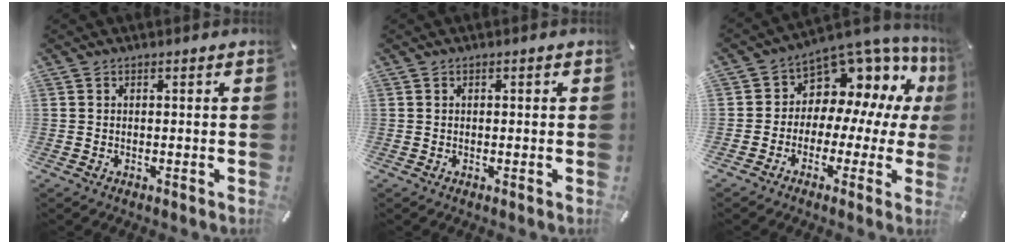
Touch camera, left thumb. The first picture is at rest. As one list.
[{"total": 0.7, "force": [0.1, 0.4, 0.5], "torque": [-0.011, 0.001, 0.000]}, {"total": 8.7, "force": [4.9, 6.5, 3.2], "torque": [-0.065, -0.065, 0.090]}]